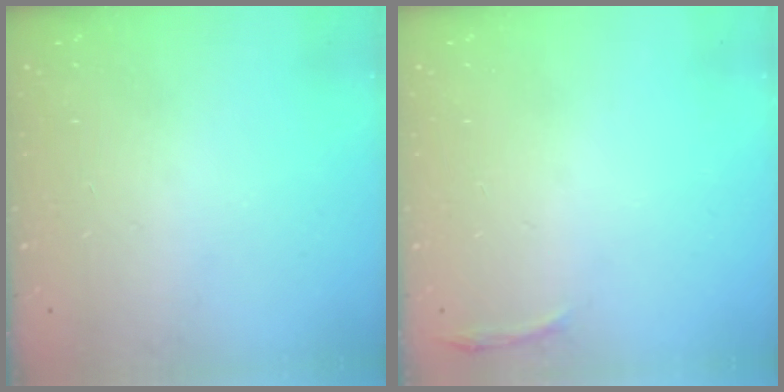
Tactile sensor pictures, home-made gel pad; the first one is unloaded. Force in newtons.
{"total": 3.0, "press": 1.9, "slide": 2.3}